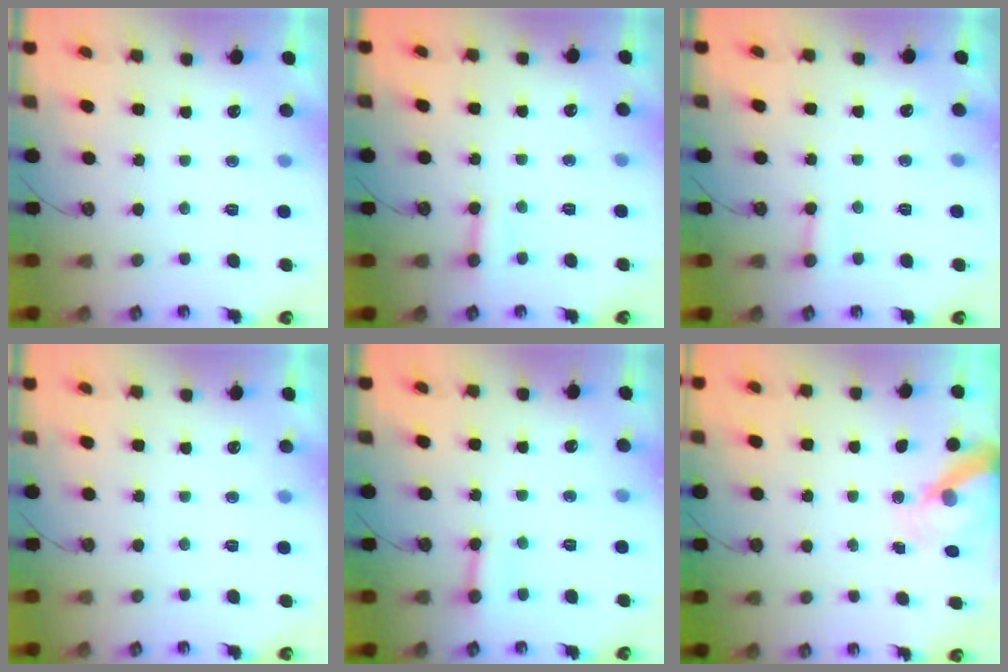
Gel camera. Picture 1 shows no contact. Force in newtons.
{"total": 2.7, "press": 2.7, "slide": 0.2}
{"total": 3.0, "press": 3.0, "slide": 0.2}
{"total": 0.0}
{"total": 3.9, "press": 3.9, "slide": 0.3}
{"total": 7.9, "press": 7.8, "slide": 0.9}